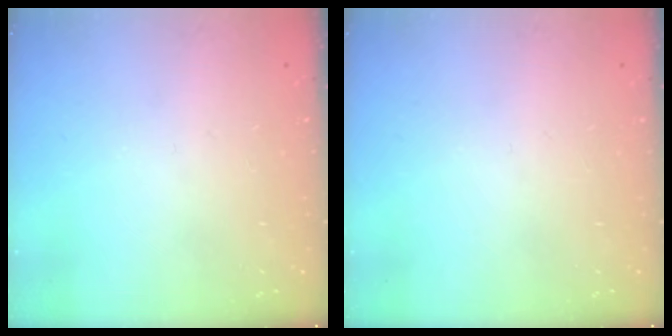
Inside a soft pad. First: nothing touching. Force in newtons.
{"total": 0.0}